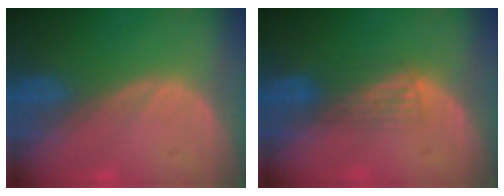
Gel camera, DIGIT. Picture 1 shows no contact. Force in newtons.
{"total": 2.9, "press": 2.6, "slide": 1.2}